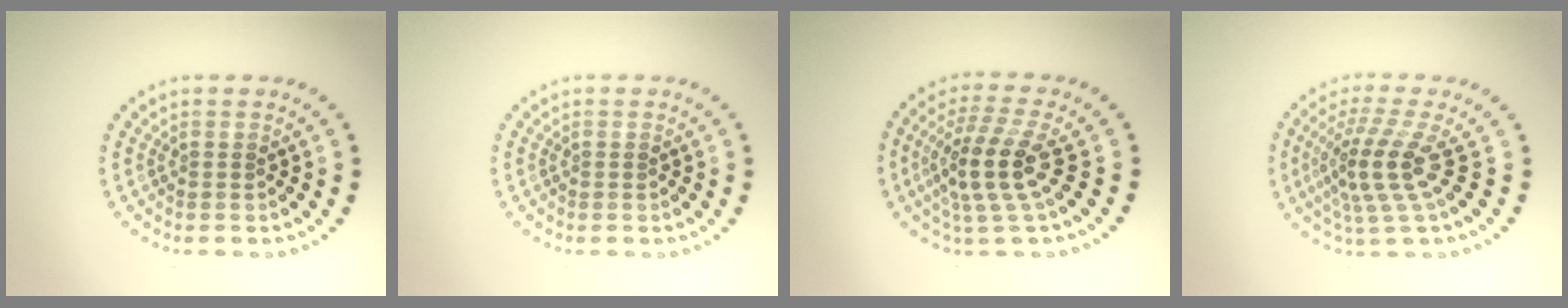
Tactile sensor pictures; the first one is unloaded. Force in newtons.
{"total": 0.0}
{"total": 4.6, "press": 3.8, "slide": 2.5}
{"total": 4.2, "press": 2.9, "slide": 3.1}